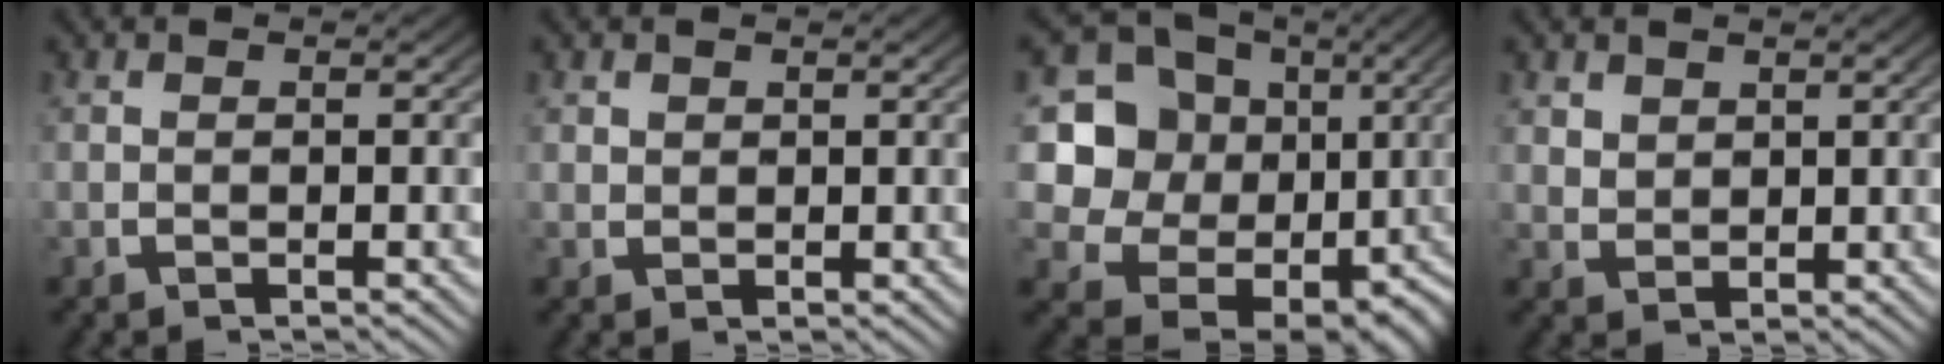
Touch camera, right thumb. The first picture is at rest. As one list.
[{"total": 0.9, "force": [0.6, 0.6, 0.2], "torque": [0.000, -0.006, 0.020]}, {"total": 15.1, "force": [0.4, 12.2, 8.9], "torque": [-0.176, -0.038, 0.014]}, {"total": 1.8, "force": [1.3, 1.1, 0.5], "torque": [-0.008, -0.009, 0.037]}]